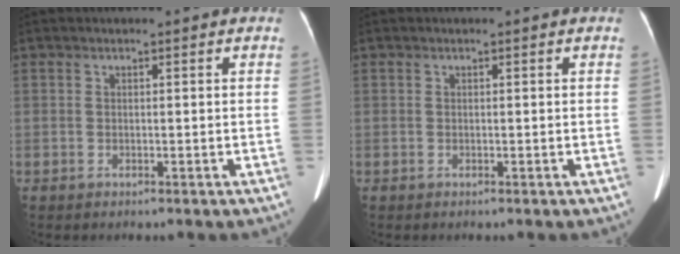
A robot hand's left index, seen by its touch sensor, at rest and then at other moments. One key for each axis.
{"total": 0.0}